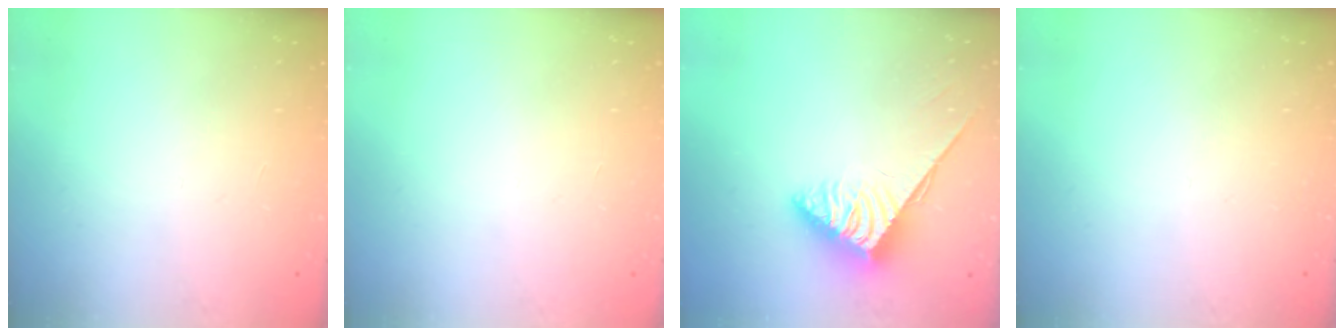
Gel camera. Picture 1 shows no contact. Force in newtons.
{"total": 0.0}
{"total": 3.8, "press": 3.8, "slide": 0.5}
{"total": 0.0}